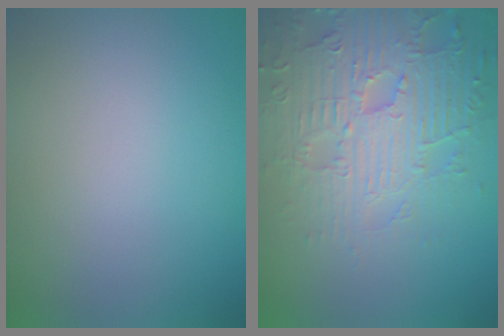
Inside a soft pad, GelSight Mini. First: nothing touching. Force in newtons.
{"total": 6.7, "press": 5.4, "slide": 3.9}